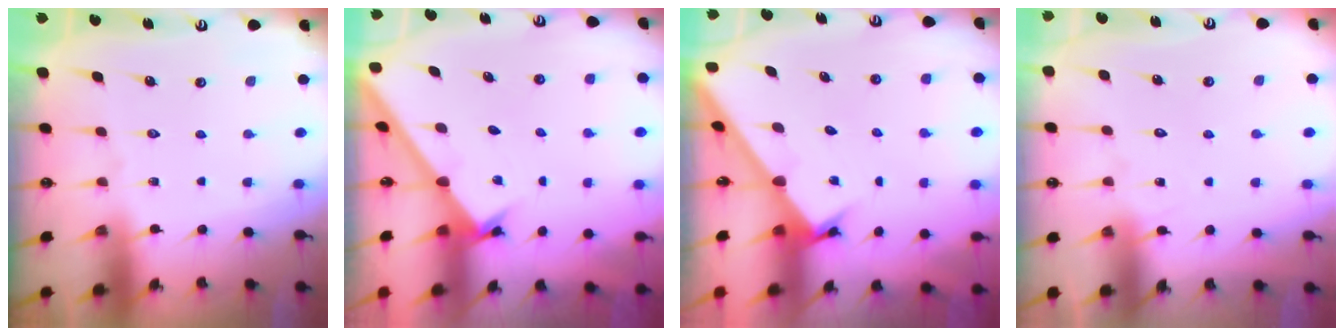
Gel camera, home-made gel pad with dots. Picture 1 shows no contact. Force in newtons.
{"total": 1.7, "press": 1.7, "slide": 0.1}
{"total": 2.1, "press": 2.1, "slide": 0.2}
{"total": 6.5, "press": 6.5, "slide": 0.5}